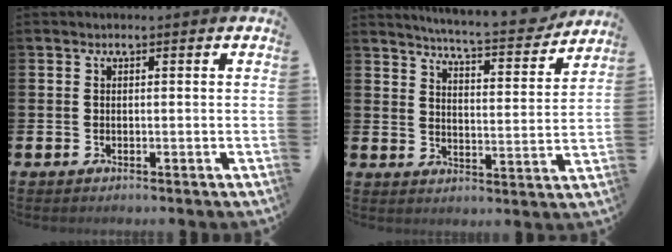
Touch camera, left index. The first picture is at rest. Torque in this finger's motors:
{"motor_torque": [0.77, -1.37, 0.44, 0.10]}